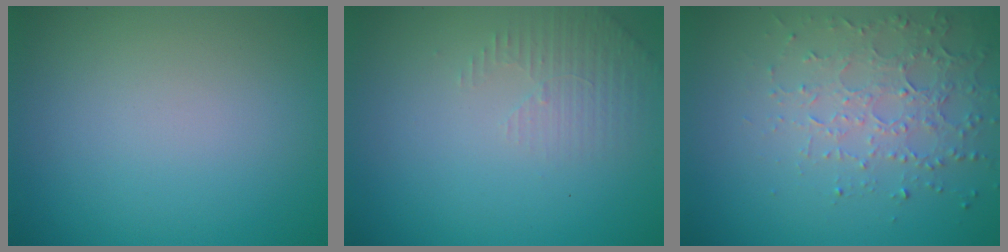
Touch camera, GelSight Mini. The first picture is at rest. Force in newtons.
{"total": 1.9, "press": 1.8, "slide": 0.6}
{"total": 3.6, "press": 3.3, "slide": 1.4}